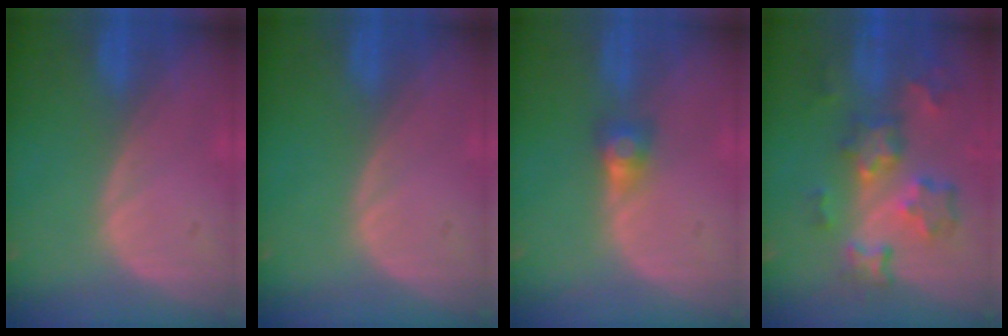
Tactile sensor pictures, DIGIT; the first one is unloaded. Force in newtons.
{"total": 0.0}
{"total": 2.7, "press": 2.5, "slide": 1.0}
{"total": 9.2, "press": 8.1, "slide": 4.4}